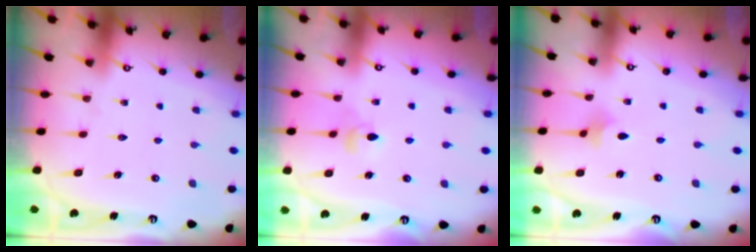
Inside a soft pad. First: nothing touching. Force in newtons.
{"total": 4.1, "press": 4.0, "slide": 0.8}
{"total": 2.1, "press": 2.1, "slide": 0.4}